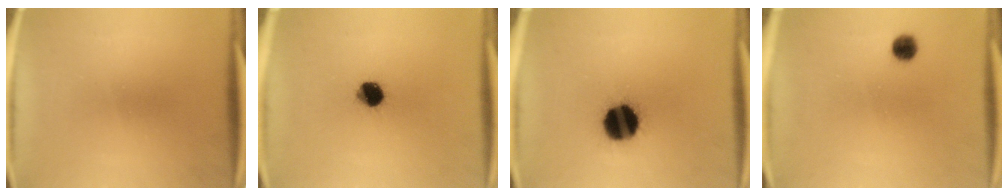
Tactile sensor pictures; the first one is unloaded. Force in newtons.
{"total": 6.6}
{"total": 15.3}
{"total": 3.5}